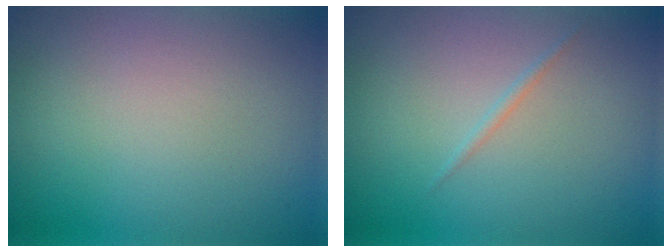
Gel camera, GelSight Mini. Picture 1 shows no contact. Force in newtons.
{"total": 0.6, "press": 0.6, "slide": 0.0}